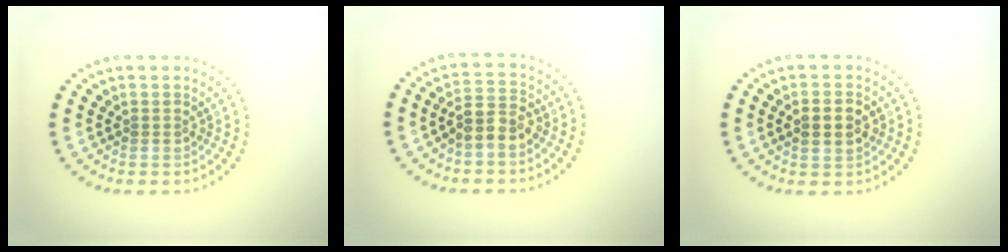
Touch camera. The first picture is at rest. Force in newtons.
{"total": 2.8, "press": 2.7, "slide": 0.9}
{"total": 2.8, "press": 2.8, "slide": 0.4}